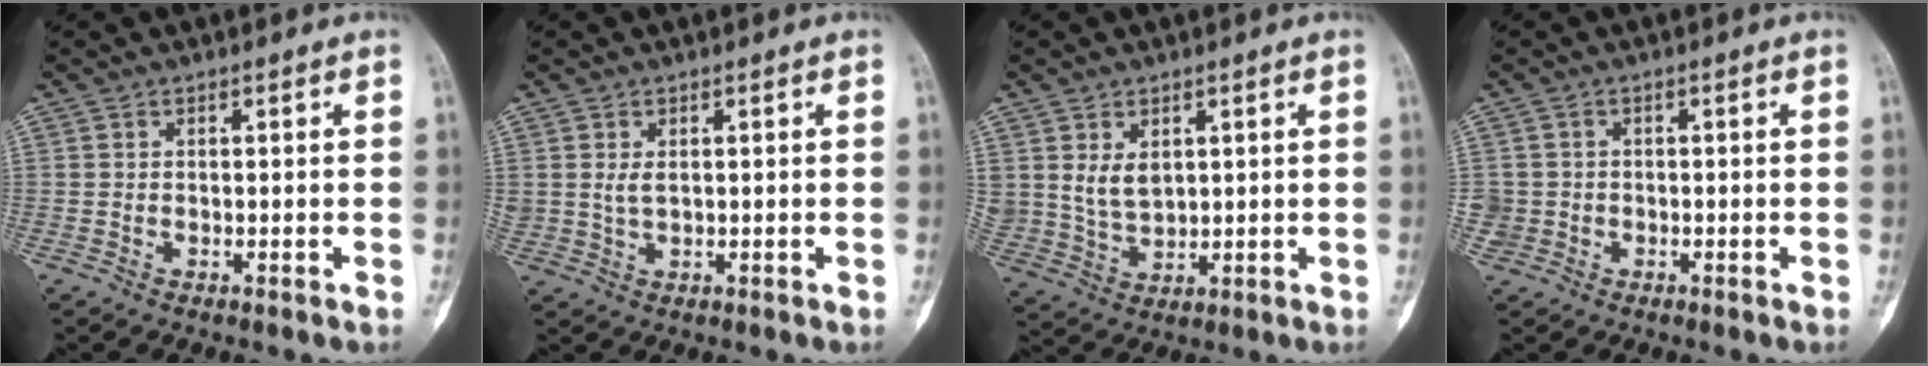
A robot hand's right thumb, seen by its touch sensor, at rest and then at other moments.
{"total": 2.1, "force": [0.7, 1.3, 1.6], "torque": [-0.024, -0.002, 0.017]}
{"total": 5.8, "force": [2.0, 4.0, 3.7], "torque": [-0.052, -0.013, 0.053]}
{"total": 2.5, "force": [-0.5, 2.5, 0.0], "torque": [0.017, 0.011, -0.012]}